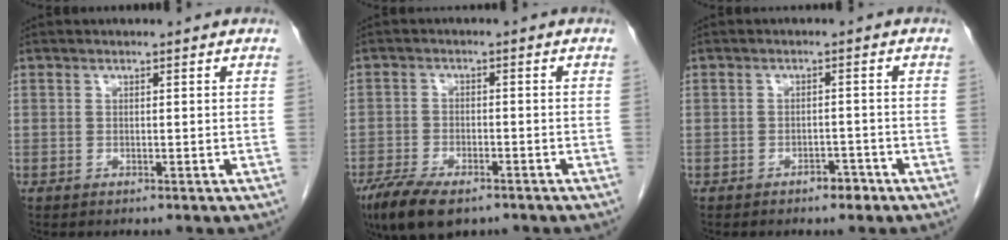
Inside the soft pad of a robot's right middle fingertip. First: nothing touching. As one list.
[{"total": 9.4, "force": [-6.6, 3.5, 5.7], "torque": [-0.100, -0.014, -0.110]}, {"total": 2.1, "force": [-1.6, 0.9, 1.0], "torque": [-0.014, 0.004, -0.020]}]